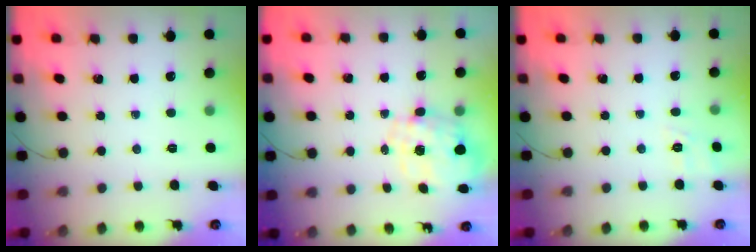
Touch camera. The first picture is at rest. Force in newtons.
{"total": 2.3, "press": 2.1, "slide": 1.1}
{"total": 8.5, "press": 8.1, "slide": 2.3}